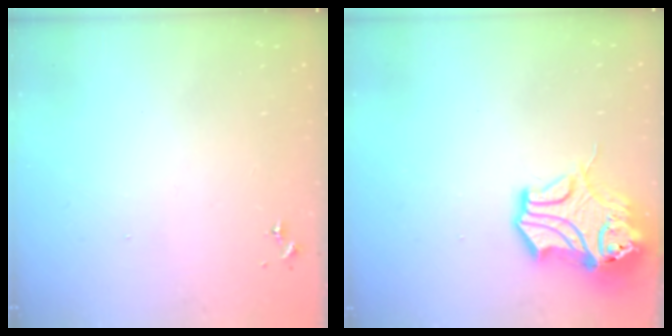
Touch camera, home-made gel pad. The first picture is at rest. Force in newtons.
{"total": 14.2, "press": 14.1, "slide": 1.9}